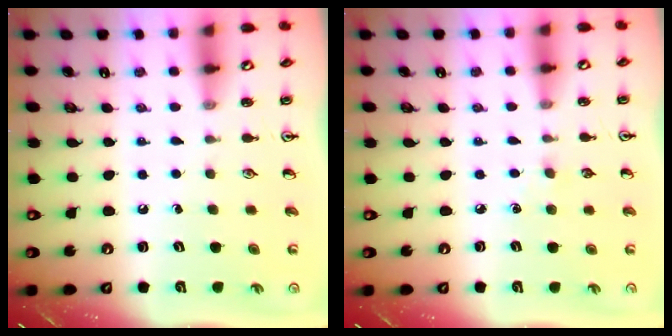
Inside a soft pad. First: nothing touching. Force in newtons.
{"total": 3.6, "press": 3.6, "slide": 0.5}